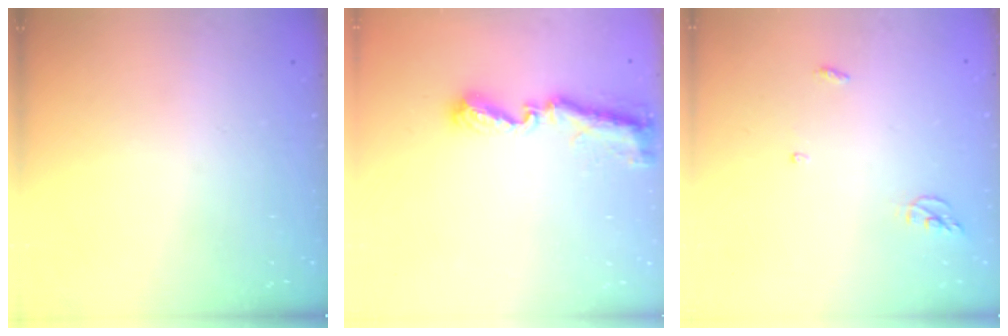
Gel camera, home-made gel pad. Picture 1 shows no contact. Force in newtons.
{"total": 8.8, "press": 8.8, "slide": 0.7}
{"total": 3.8, "press": 3.7, "slide": 0.2}